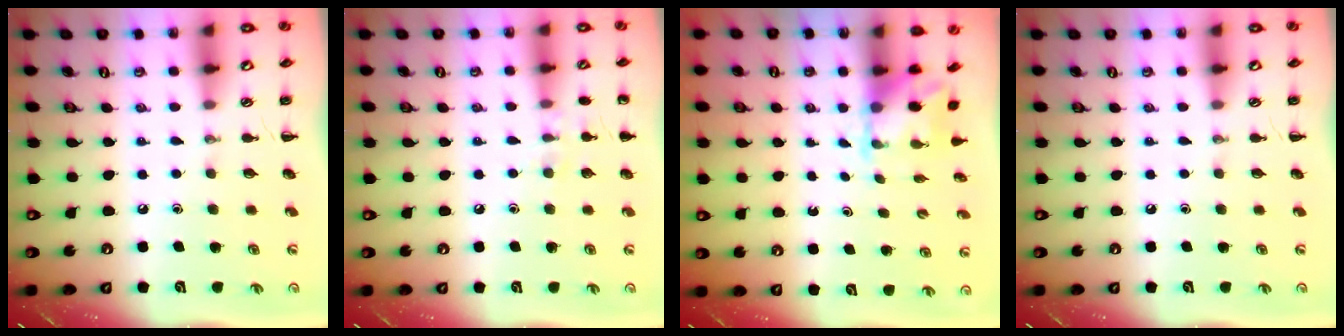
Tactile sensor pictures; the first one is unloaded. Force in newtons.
{"total": 6.9, "press": 6.5, "slide": 2.0}
{"total": 2.0, "press": 1.9, "slide": 0.7}
{"total": 0.0}